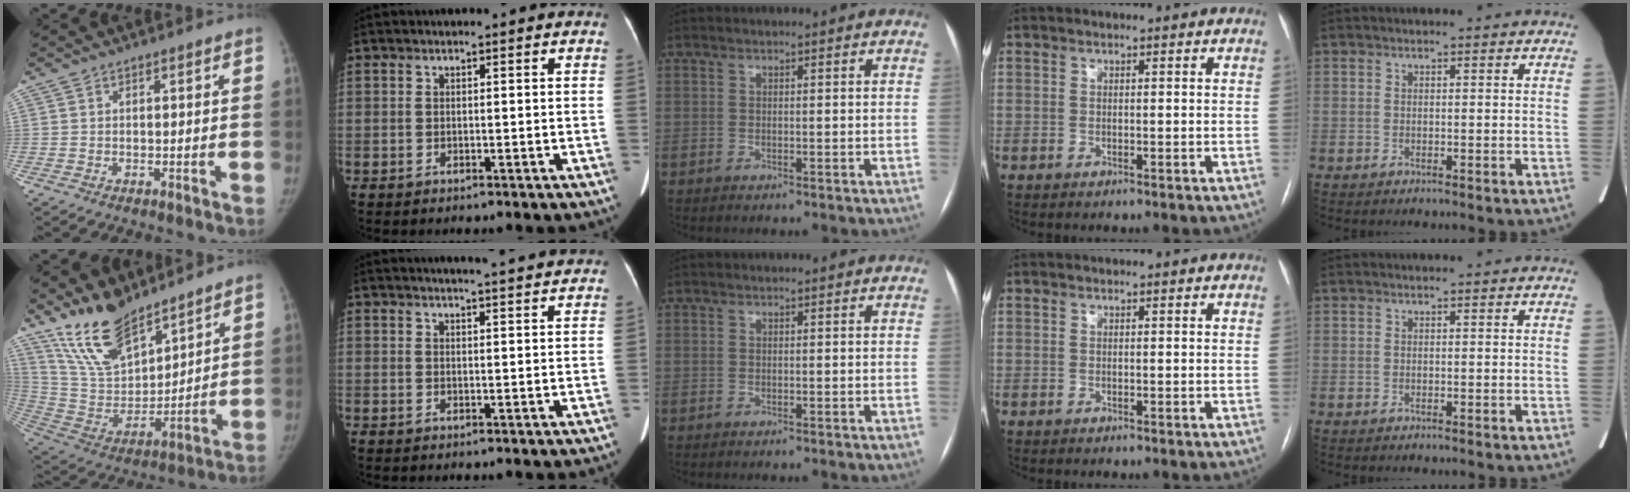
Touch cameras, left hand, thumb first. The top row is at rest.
{"thumb": {"total": 16.5, "force": [13.0, 6.7, 7.8], "torque": [-0.110, -0.071, 0.257]}, "index": {"total": 8.6, "force": [7.9, 0.0, 3.3], "torque": [-0.045, 0.012, 0.085]}}